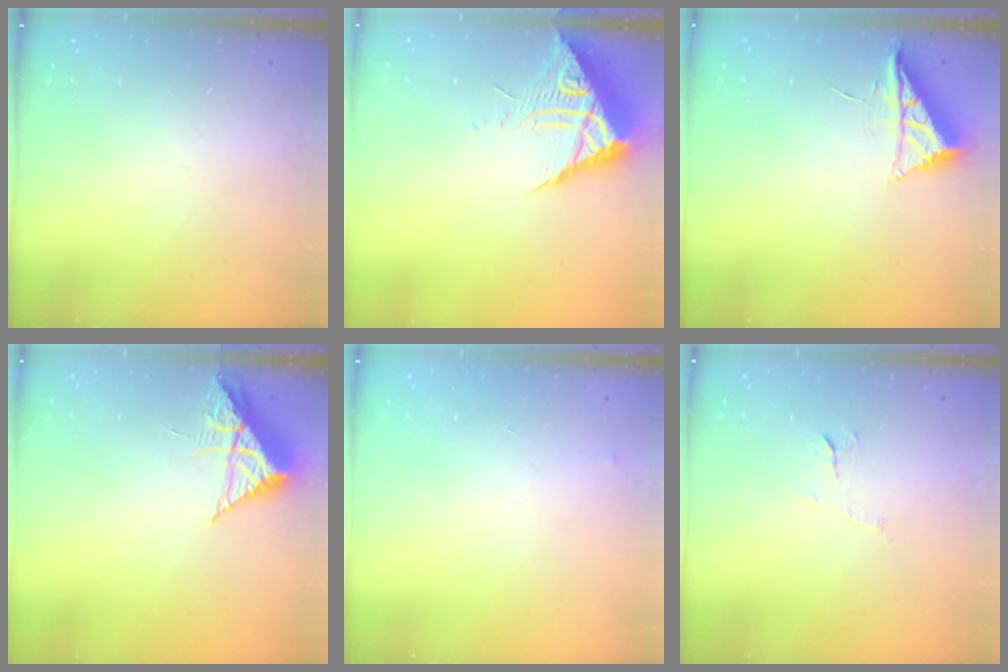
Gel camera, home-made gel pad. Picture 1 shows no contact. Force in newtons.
{"total": 8.8, "press": 8.7, "slide": 0.9}
{"total": 6.1, "press": 6.1, "slide": 0.7}
{"total": 7.6, "press": 7.6, "slide": 0.4}
{"total": 2.5, "press": 2.5, "slide": 0.4}
{"total": 5.6, "press": 5.6, "slide": 0.4}